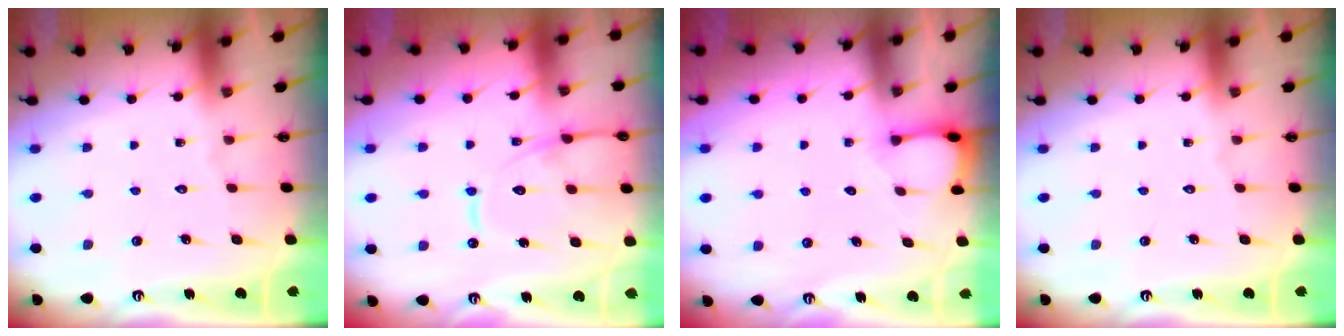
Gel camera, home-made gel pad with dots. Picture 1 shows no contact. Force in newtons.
{"total": 14.0, "press": 13.9, "slide": 1.5}
{"total": 1.8, "press": 1.8, "slide": 0.1}
{"total": 0.0}